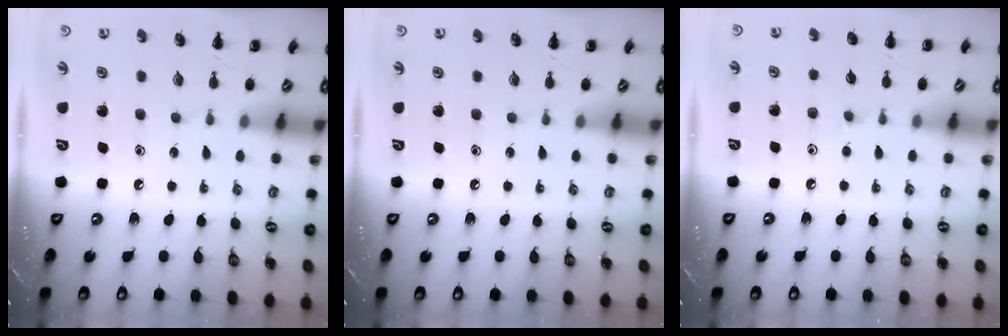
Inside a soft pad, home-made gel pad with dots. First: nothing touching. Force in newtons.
{"total": 0.0}
{"total": 2.9, "press": 2.7, "slide": 1.1}